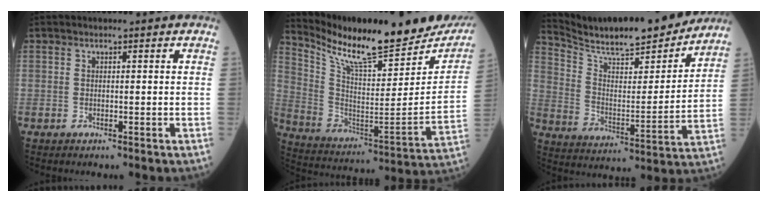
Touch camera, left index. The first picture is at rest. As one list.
[{"total": 25.0, "force": [21.8, 4.7, 11.4], "torque": [-0.197, -0.058, 0.320]}, {"total": 20.4, "force": [18.6, 2.2, 8.1], "torque": [-0.145, -0.023, 0.282]}]